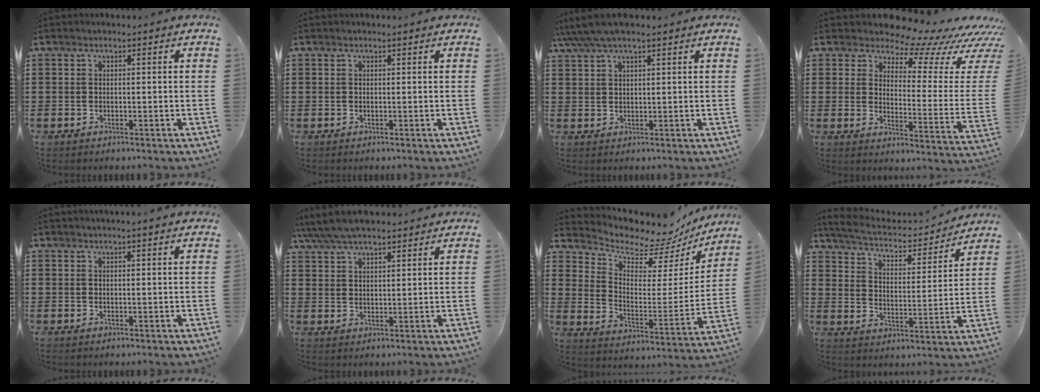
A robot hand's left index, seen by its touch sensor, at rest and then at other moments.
{"total": 0.0}
{"total": 3.9, "force": [3.0, 0.7, 2.4], "torque": [-0.054, 0.003, 0.055]}
{"total": 9.3, "force": [8.2, 2.2, 3.7], "torque": [-0.073, -0.071, 0.135]}
{"total": 1.0, "force": [0.8, -0.2, 0.4], "torque": [-0.007, -0.003, 0.016]}
{"total": 5.6, "force": [5.0, 1.3, 2.2], "torque": [-0.059, -0.009, 0.092]}
{"total": 6.7, "force": [6.2, 2.0, 1.5], "torque": [-0.051, -0.059, 0.101]}
{"total": 5.0, "force": [4.6, 0.9, 1.7], "torque": [-0.060, -0.031, 0.073]}